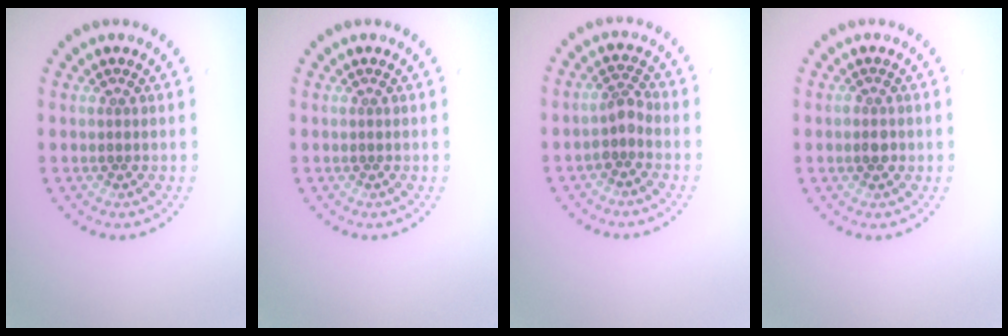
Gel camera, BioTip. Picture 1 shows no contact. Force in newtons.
{"total": 0.0}
{"total": 1.8, "press": 1.4, "slide": 1.1}
{"total": 1.1, "press": 1.0, "slide": 0.3}